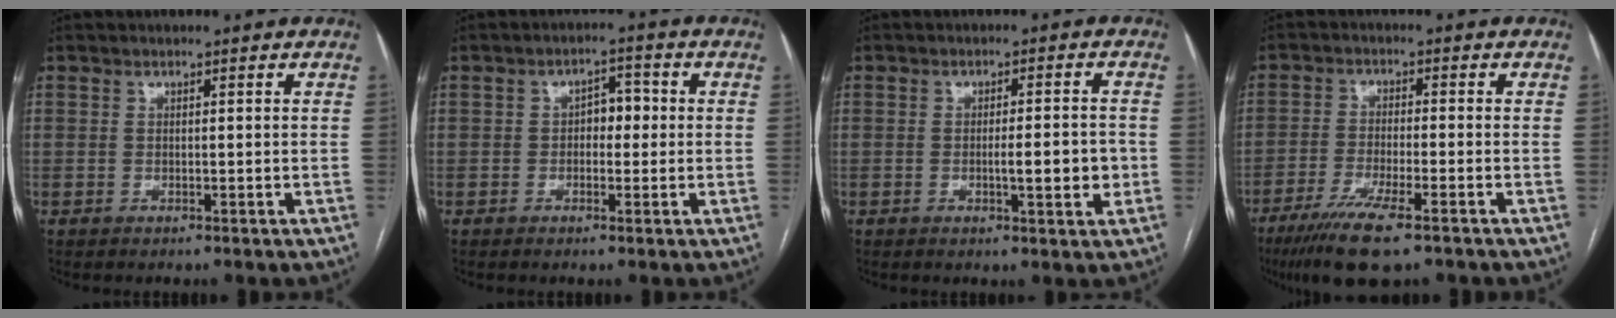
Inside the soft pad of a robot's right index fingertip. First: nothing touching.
{"total": 3.5, "force": [-0.1, 2.1, 2.8], "torque": [-0.036, 0.018, -0.003]}
{"total": 5.0, "force": [-1.0, 0.8, 4.9], "torque": [-0.074, -0.003, -0.011]}
{"total": 9.5, "force": [-6.3, 1.1, 7.0], "torque": [-0.124, -0.023, -0.101]}